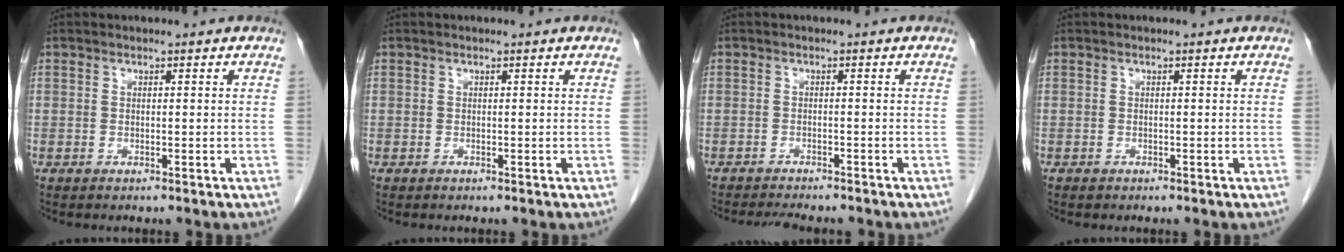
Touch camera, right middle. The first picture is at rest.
{"total": 0.0}
{"total": 6.0, "force": [-5.6, 0.8, 2.2], "torque": [-0.029, -0.011, -0.082]}
{"total": 0.0}